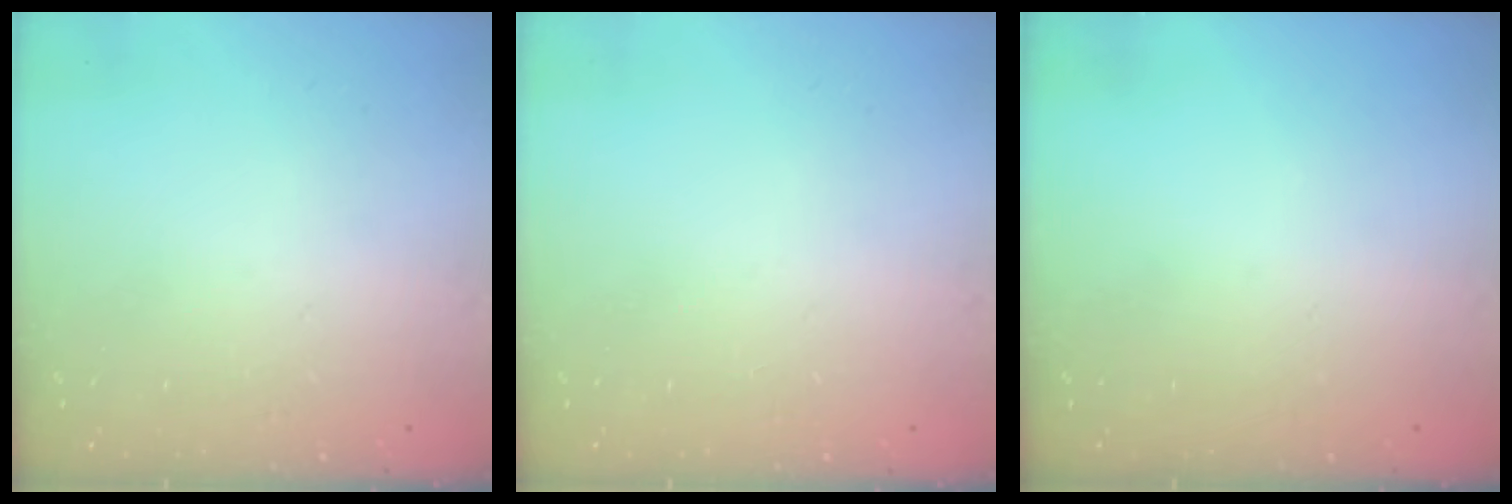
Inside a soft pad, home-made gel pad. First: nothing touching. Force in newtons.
{"total": 0.0}
{"total": 0.0}